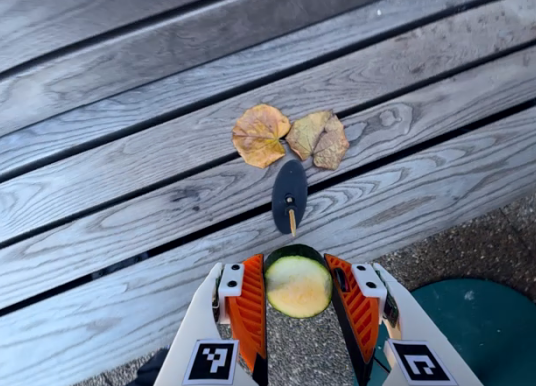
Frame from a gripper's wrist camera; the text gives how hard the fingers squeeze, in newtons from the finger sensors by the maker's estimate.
{"total": 9.7, "left": 9.2, "right": 10.1}